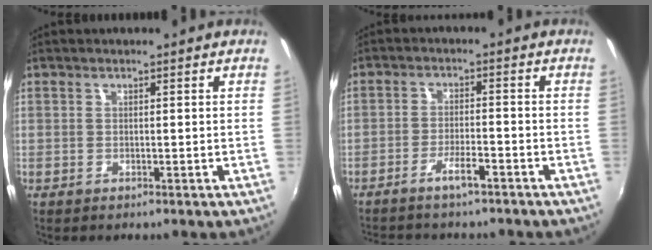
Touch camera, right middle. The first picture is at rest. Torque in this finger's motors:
{"motor_torque": [1.02, -1.12, 0.10, 0.06]}